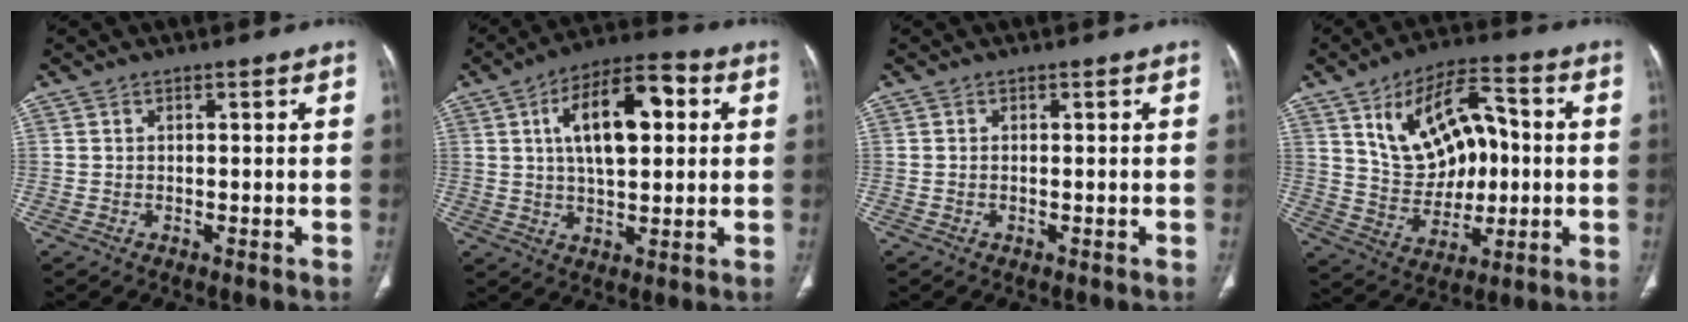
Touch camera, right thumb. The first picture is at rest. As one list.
[{"total": 14.9, "force": [3.7, 7.0, 12.6], "torque": [-0.192, 0.014, 0.054]}, {"total": 0.0}, {"total": 16.6, "force": [2.7, 10.5, 12.6], "torque": [-0.167, 0.013, 0.050]}]